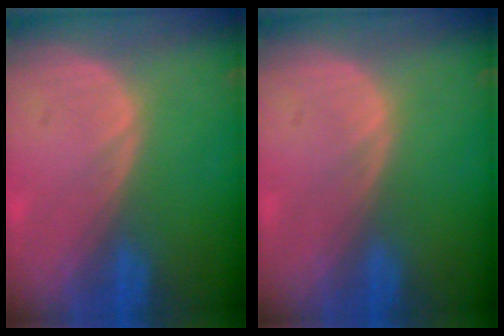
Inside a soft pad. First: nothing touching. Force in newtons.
{"total": 0.0}